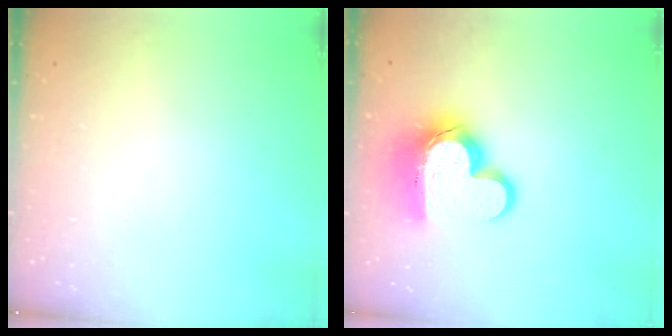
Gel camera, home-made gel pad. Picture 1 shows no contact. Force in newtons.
{"total": 15.5, "press": 15.5, "slide": 1.3}